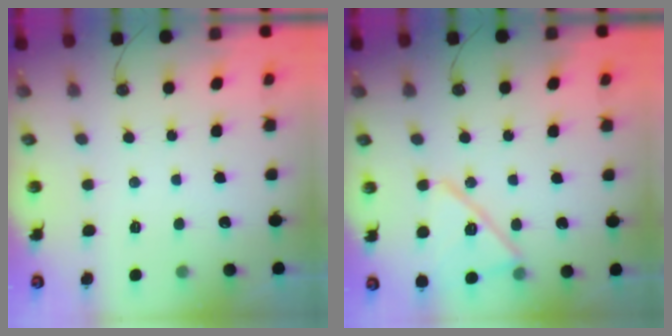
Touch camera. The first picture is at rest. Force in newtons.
{"total": 15.5, "press": 15.4, "slide": 1.1}